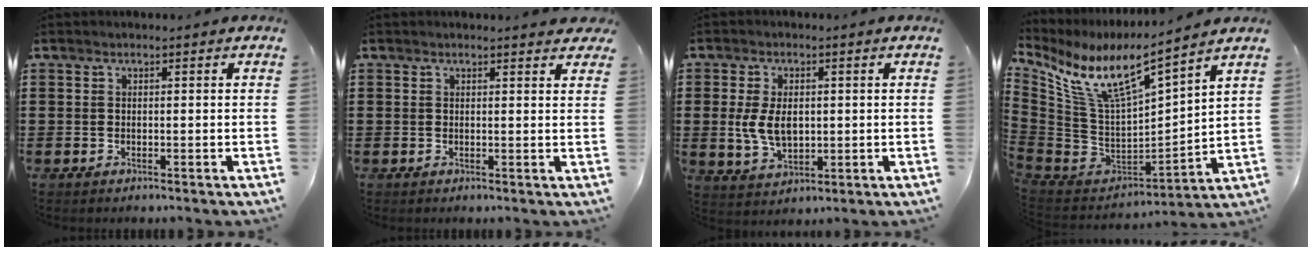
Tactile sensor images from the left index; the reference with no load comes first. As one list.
[{"total": 1.4, "force": [1.3, 0.1, 0.5], "torque": [-0.005, -0.002, 0.025]}, {"total": 6.3, "force": [0.5, 3.8, 5.0], "torque": [-0.112, 0.001, 0.002]}, {"total": 11.2, "force": [7.2, 2.2, 8.4], "torque": [-0.193, -0.055, 0.119]}]